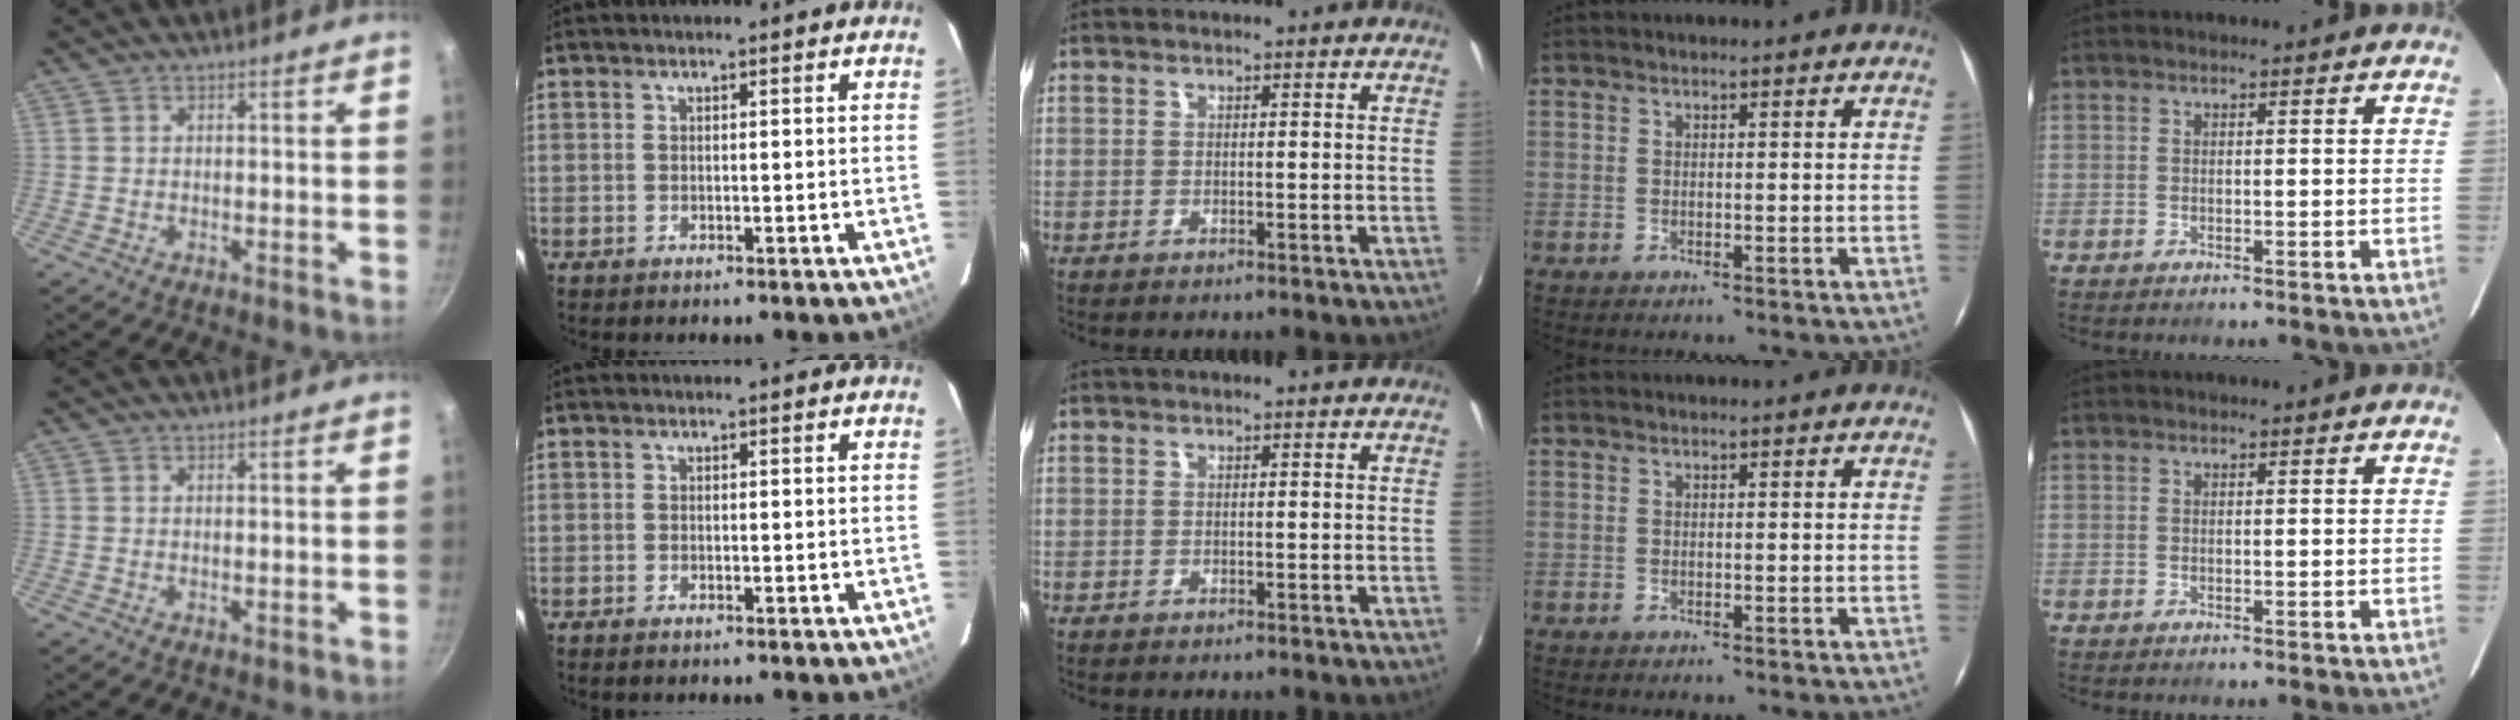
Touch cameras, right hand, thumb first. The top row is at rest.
{"thumb": {"total": 0.7, "force": [0.0, 0.3, 0.7], "torque": [-0.008, -0.001, -0.002]}, "index": {"total": 0.6, "force": [-0.5, 0.2, 0.2], "torque": [-0.006, -0.002, -0.010]}}